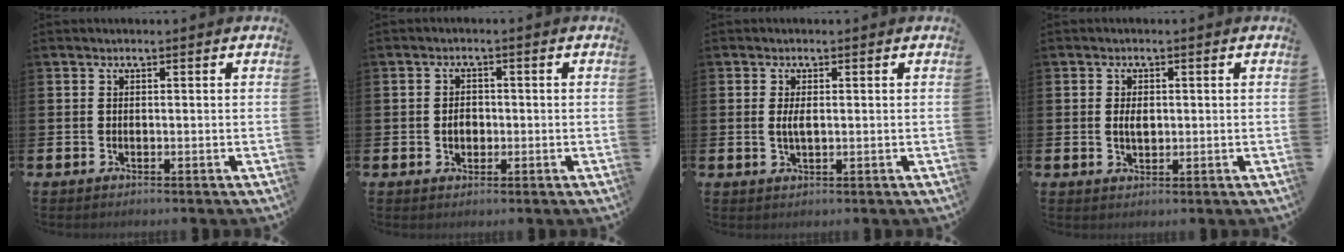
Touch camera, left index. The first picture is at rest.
{"total": 2.2, "force": [-0.3, 1.8, 1.3], "torque": [-0.011, 0.000, -0.012]}
{"total": 2.1, "force": [0.2, 0.8, 1.9], "torque": [-0.039, 0.003, 0.002]}
{"total": 2.3, "force": [0.2, 1.4, 1.8], "torque": [-0.022, 0.001, -0.002]}